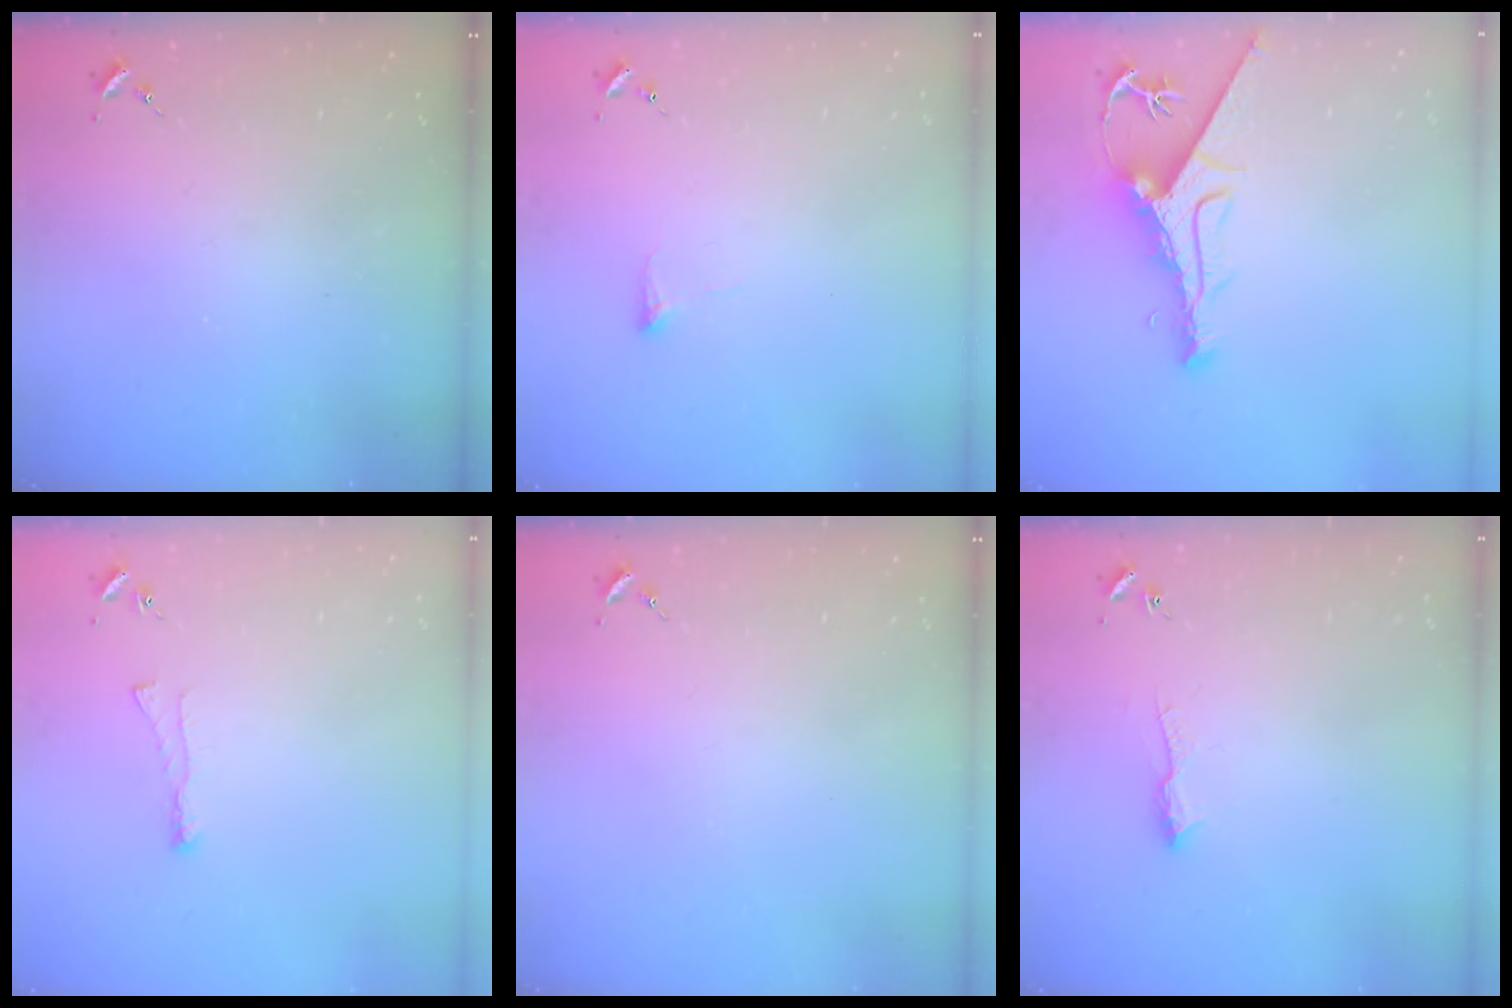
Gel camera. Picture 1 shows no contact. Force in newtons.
{"total": 4.9, "press": 4.7, "slide": 1.1}
{"total": 11.0, "press": 10.9, "slide": 1.4}
{"total": 3.9, "press": 3.9, "slide": 0.5}
{"total": 0.0}
{"total": 6.9, "press": 6.8, "slide": 0.8}